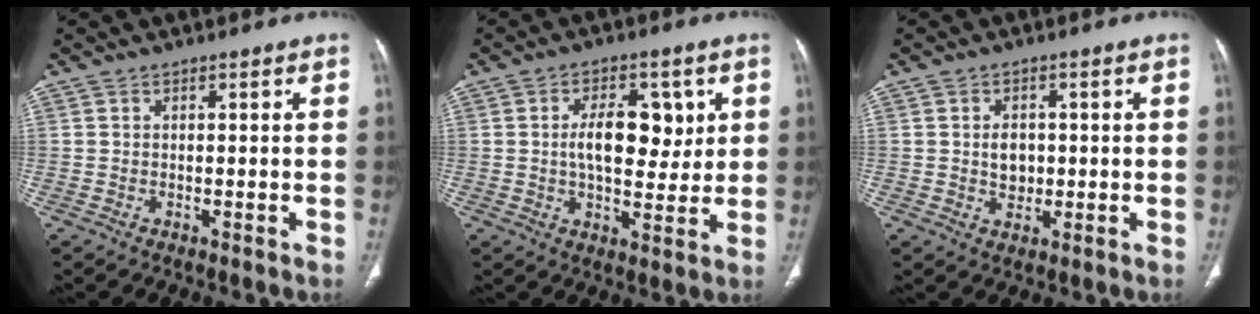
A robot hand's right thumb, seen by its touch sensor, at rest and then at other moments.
{"total": 10.8, "force": [2.0, 6.0, 8.7], "torque": [-0.100, -0.008, 0.033]}
{"total": 3.9, "force": [0.1, 3.0, 2.5], "torque": [-0.023, 0.002, 0.003]}